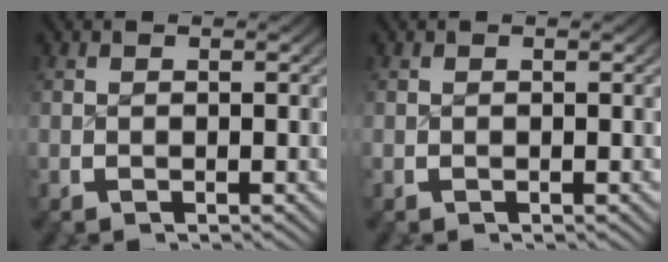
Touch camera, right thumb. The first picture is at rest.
{"total": 0.0}